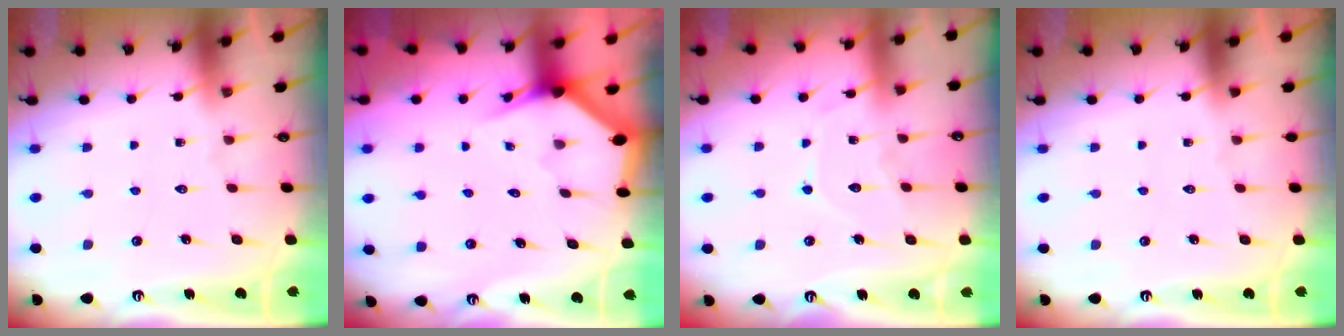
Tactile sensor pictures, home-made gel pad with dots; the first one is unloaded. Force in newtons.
{"total": 2.8, "press": 2.8, "slide": 0.2}
{"total": 8.4, "press": 8.3, "slide": 0.8}
{"total": 0.0}